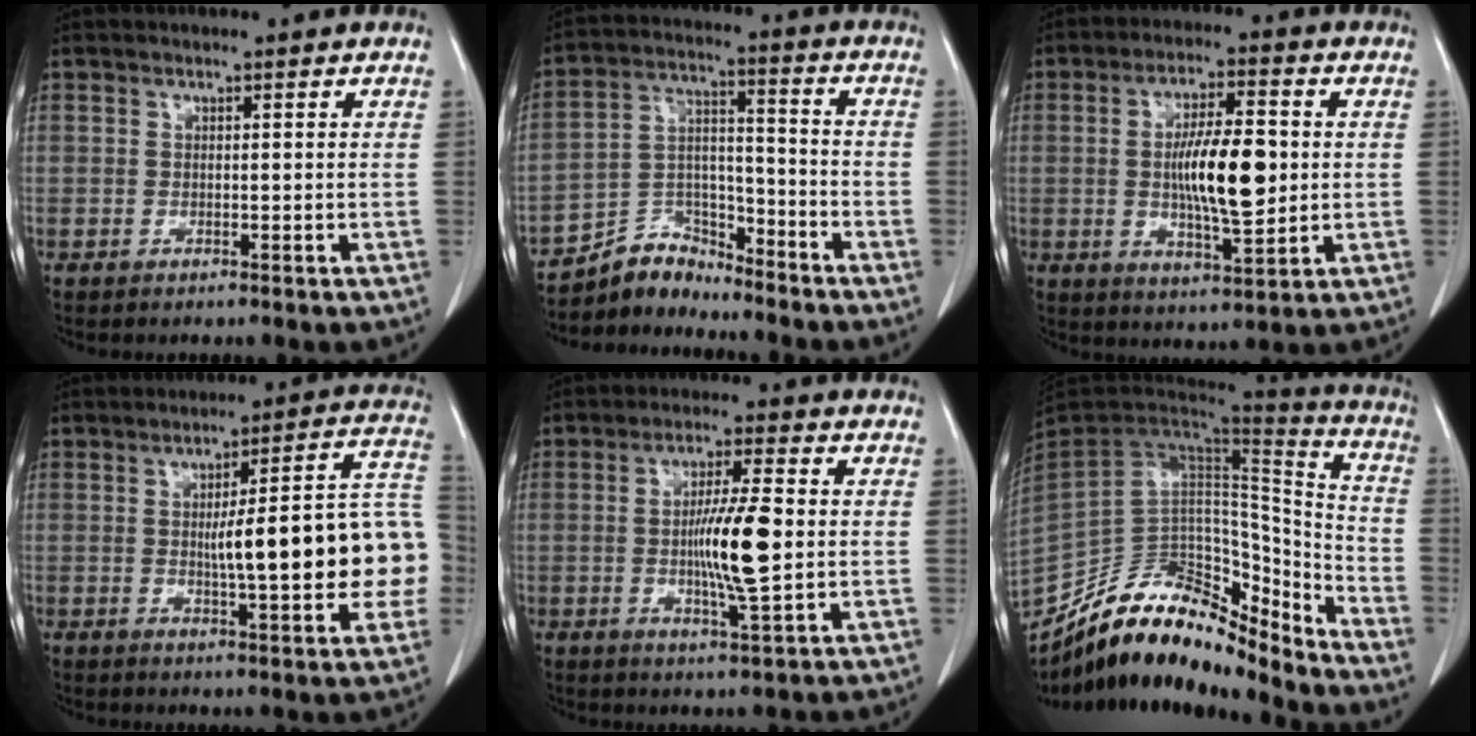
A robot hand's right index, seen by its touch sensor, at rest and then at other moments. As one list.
[{"total": 7.7, "force": [-7.4, 2.3, -0.1], "torque": [0.006, 0.036, -0.137]}, {"total": 11.3, "force": [0.1, 2.8, 11.0], "torque": [-0.197, -0.001, 0.002]}, {"total": 17.6, "force": [-1.3, 2.7, 17.4], "torque": [-0.187, 0.037, -0.011]}, {"total": 9.5, "force": [-0.5, 0.7, 9.5], "torque": [-0.168, -0.007, -0.012]}, {"total": 21.4, "force": [-18.0, 6.6, 9.5], "torque": [-0.167, 0.033, -0.304]}]